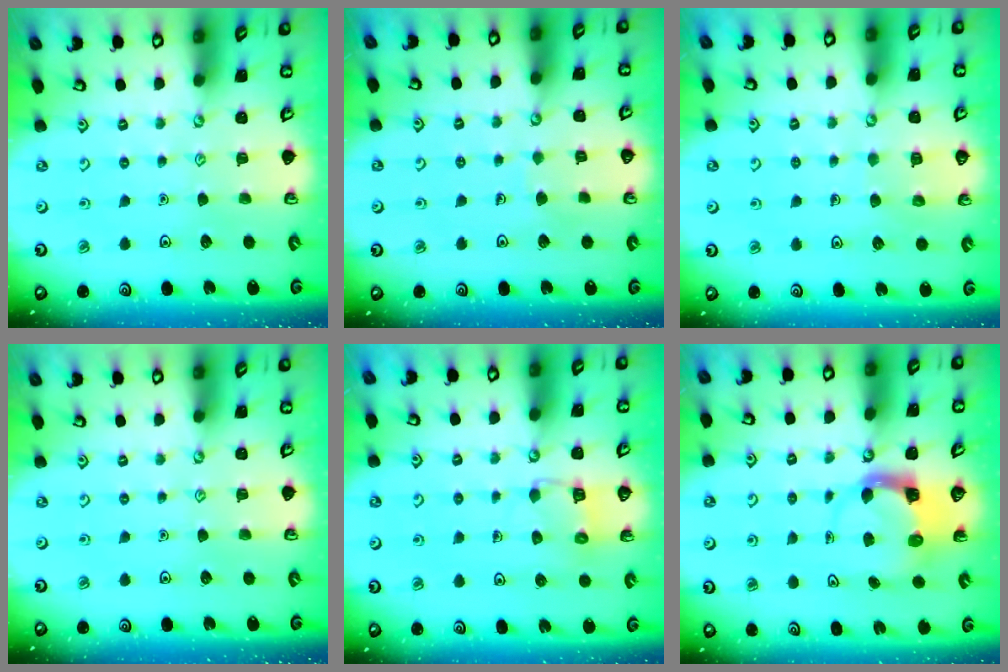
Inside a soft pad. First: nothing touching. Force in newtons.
{"total": 3.6, "press": 3.6, "slide": 0.2}
{"total": 6.4, "press": 6.3, "slide": 0.4}
{"total": 0.0}
{"total": 7.2, "press": 7.1, "slide": 0.4}
{"total": 3.7, "press": 3.6, "slide": 0.5}